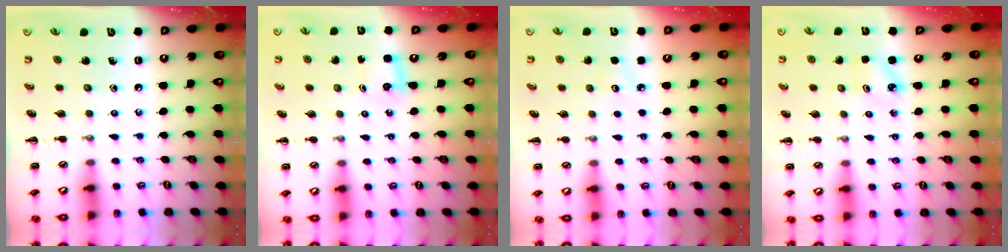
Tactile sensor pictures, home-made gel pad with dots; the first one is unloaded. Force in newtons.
{"total": 2.6, "press": 2.5, "slide": 0.7}
{"total": 3.3, "press": 3.3, "slide": 0.8}
{"total": 1.7, "press": 1.7, "slide": 0.2}